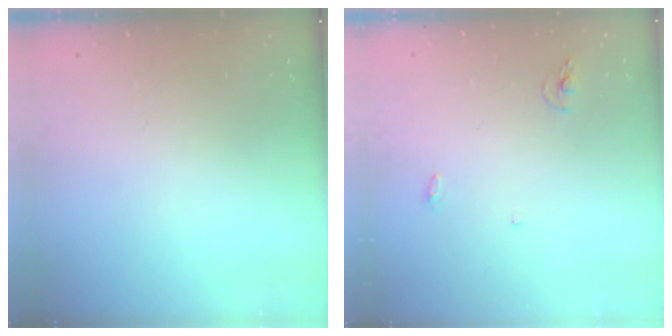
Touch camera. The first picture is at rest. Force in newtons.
{"total": 4.5, "press": 4.2, "slide": 1.5}